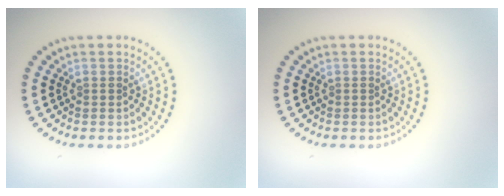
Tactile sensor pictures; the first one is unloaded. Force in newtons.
{"total": 0.0}